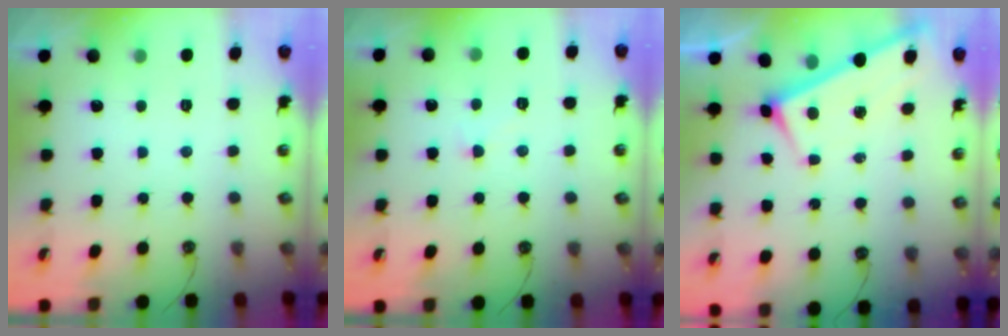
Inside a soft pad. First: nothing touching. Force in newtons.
{"total": 4.1, "press": 4.1, "slide": 0.4}
{"total": 2.7, "press": 2.7, "slide": 0.4}